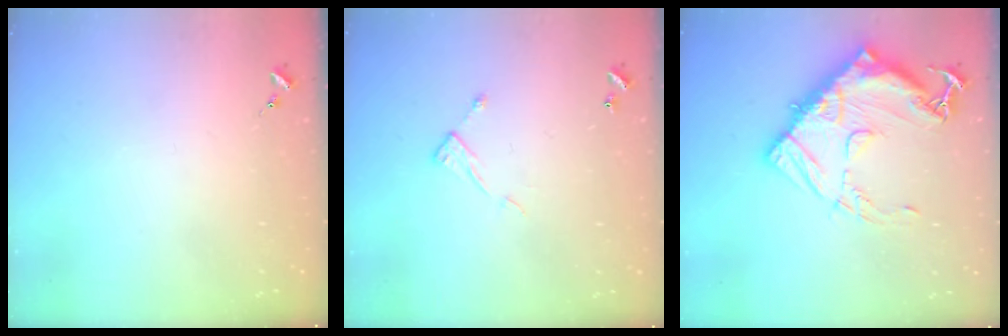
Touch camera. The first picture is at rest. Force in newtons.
{"total": 6.2, "press": 6.2, "slide": 0.4}
{"total": 19.9, "press": 19.8, "slide": 1.7}